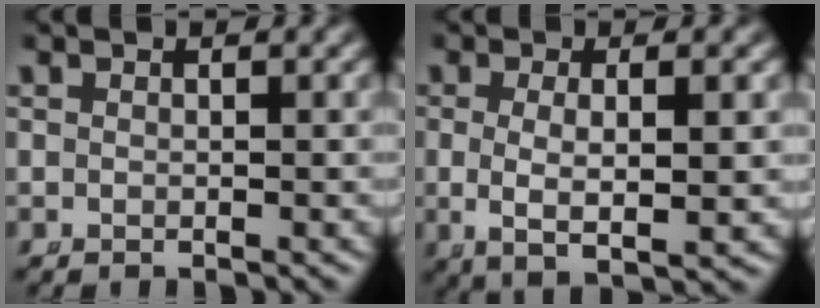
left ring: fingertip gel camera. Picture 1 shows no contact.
{"total": 5.1, "force": [-0.1, 2.0, 4.7], "torque": [-0.091, -0.013, 0.010]}